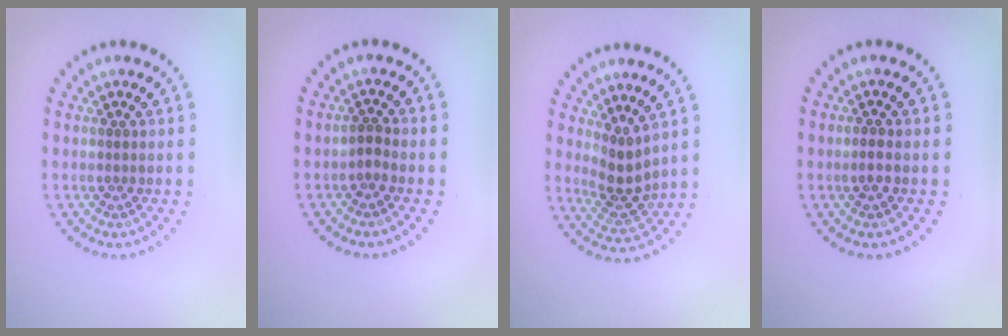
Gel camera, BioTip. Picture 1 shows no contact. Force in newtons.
{"total": 0.9, "press": 0.8, "slide": 0.5}
{"total": 2.8, "press": 2.4, "slide": 1.4}
{"total": 1.0, "press": 0.9, "slide": 0.2}